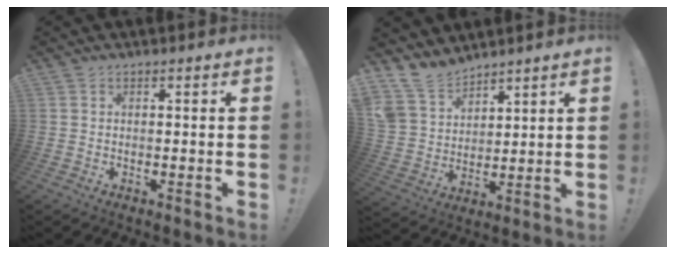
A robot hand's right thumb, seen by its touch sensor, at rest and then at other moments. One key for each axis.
{"total": 11.8, "fx": 9.9, "fy": 5.7, "fz": 3.0, "tx": -0.082, "ty": -0.064, "tz": 0.199}